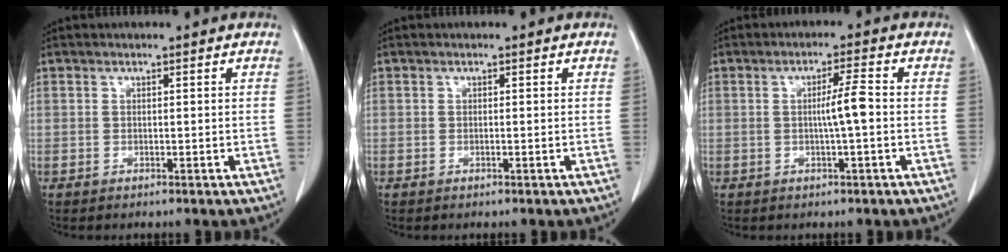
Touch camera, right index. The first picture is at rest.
{"total": 0.0}
{"total": 4.1, "force": [-0.3, -0.2, 4.1], "torque": [-0.071, 0.001, -0.005]}